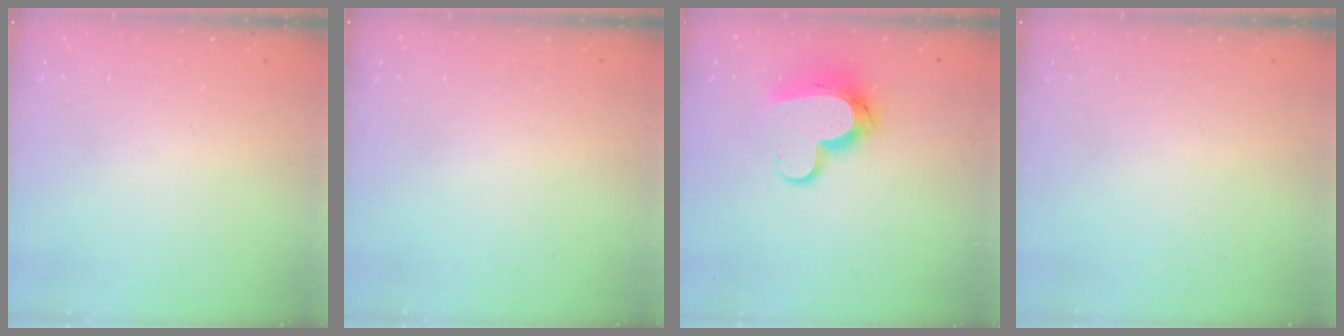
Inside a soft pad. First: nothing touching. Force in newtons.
{"total": 0.0}
{"total": 11.9, "press": 11.8, "slide": 1.1}
{"total": 0.0}